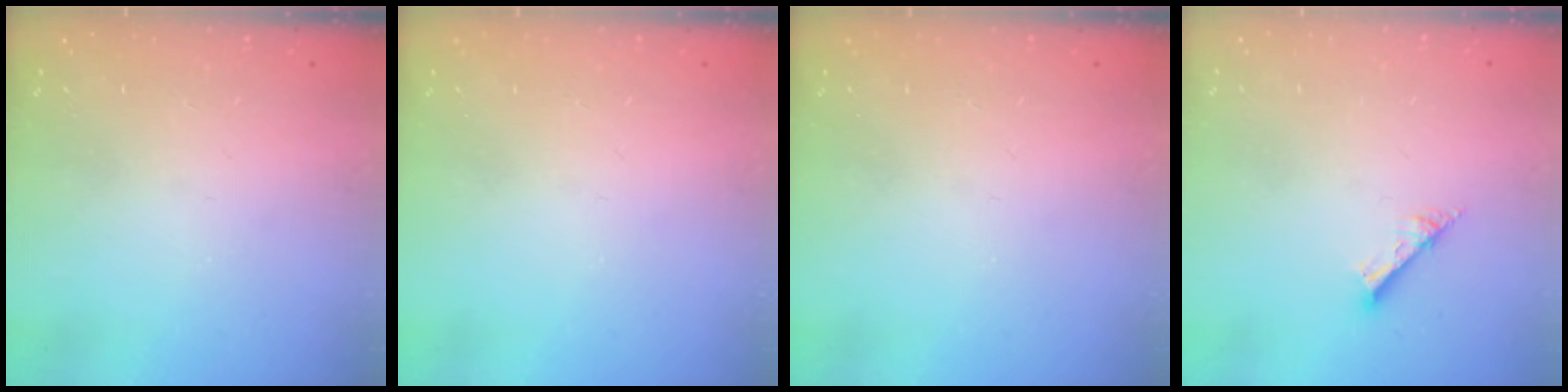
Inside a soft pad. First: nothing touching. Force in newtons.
{"total": 0.0}
{"total": 0.0}
{"total": 7.9, "press": 7.8, "slide": 0.8}